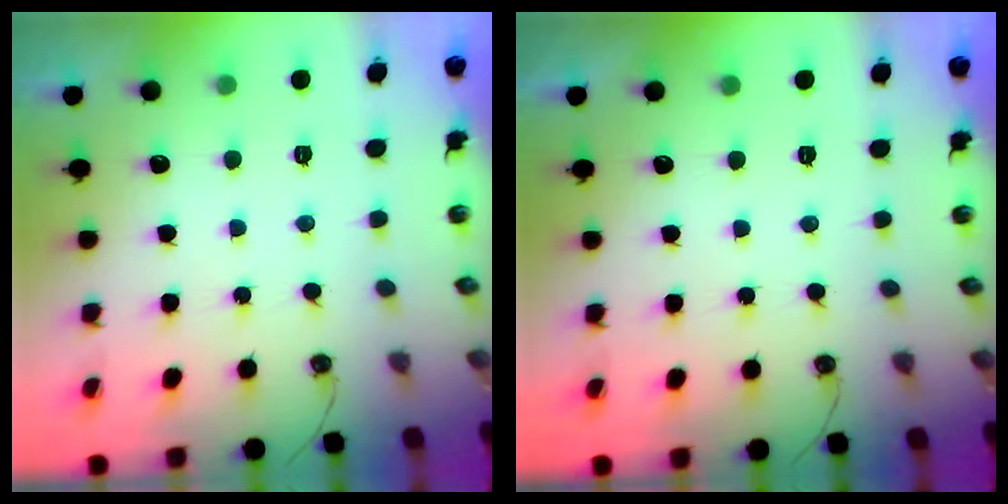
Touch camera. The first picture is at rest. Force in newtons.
{"total": 0.0}